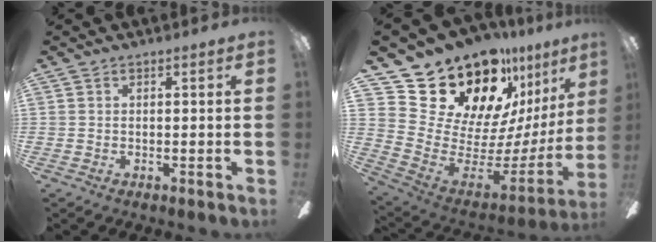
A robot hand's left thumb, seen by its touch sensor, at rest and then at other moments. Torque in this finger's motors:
{"motor_torque": [1.51, 1.72, 1.33, -1.44, 0.21]}